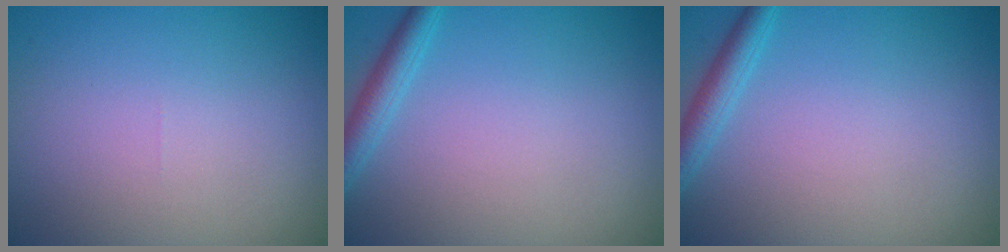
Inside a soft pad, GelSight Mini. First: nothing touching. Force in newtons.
{"total": 2.1, "press": 2.0, "slide": 0.2}
{"total": 2.1, "press": 2.0, "slide": 0.2}